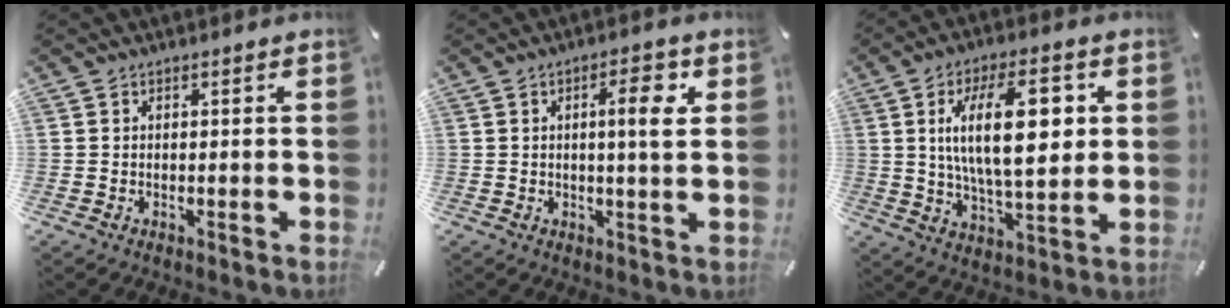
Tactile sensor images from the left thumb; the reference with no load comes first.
{"total": 7.3, "force": [1.9, 1.5, 6.9], "torque": [-0.105, -0.011, 0.022]}
{"total": 18.5, "force": [4.2, 7.9, 16.2], "torque": [-0.281, -0.003, 0.056]}